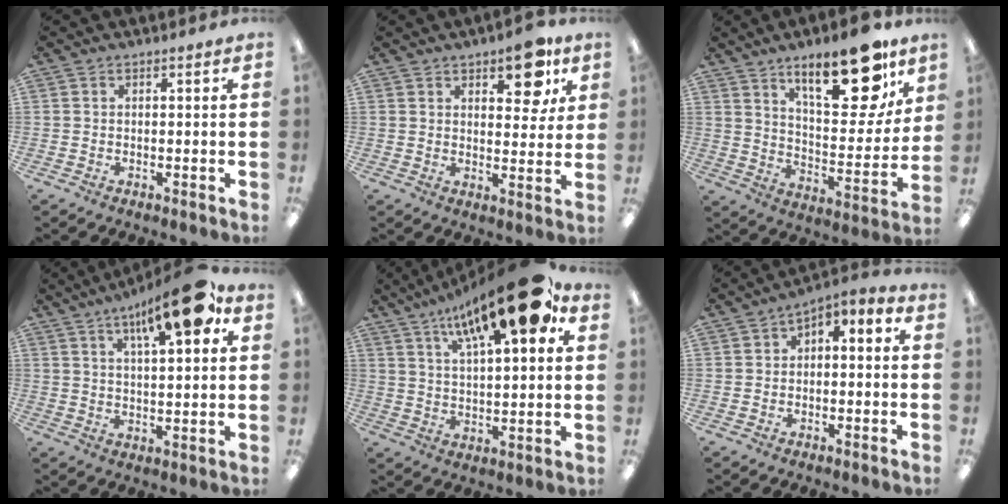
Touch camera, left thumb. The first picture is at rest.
{"total": 9.7, "force": [6.1, 4.4, 6.1], "torque": [-0.061, -0.029, 0.097]}
{"total": 20.9, "force": [13.3, 8.2, 13.9], "torque": [-0.180, -0.082, 0.210]}
{"total": 15.6, "force": [9.0, 4.8, 11.8], "torque": [-0.168, -0.041, 0.138]}
{"total": 21.5, "force": [13.1, 6.6, 15.8], "torque": [-0.239, -0.067, 0.207]}
{"total": 2.8, "force": [-1.3, 1.9, 1.6], "torque": [-0.024, 0.006, -0.025]}